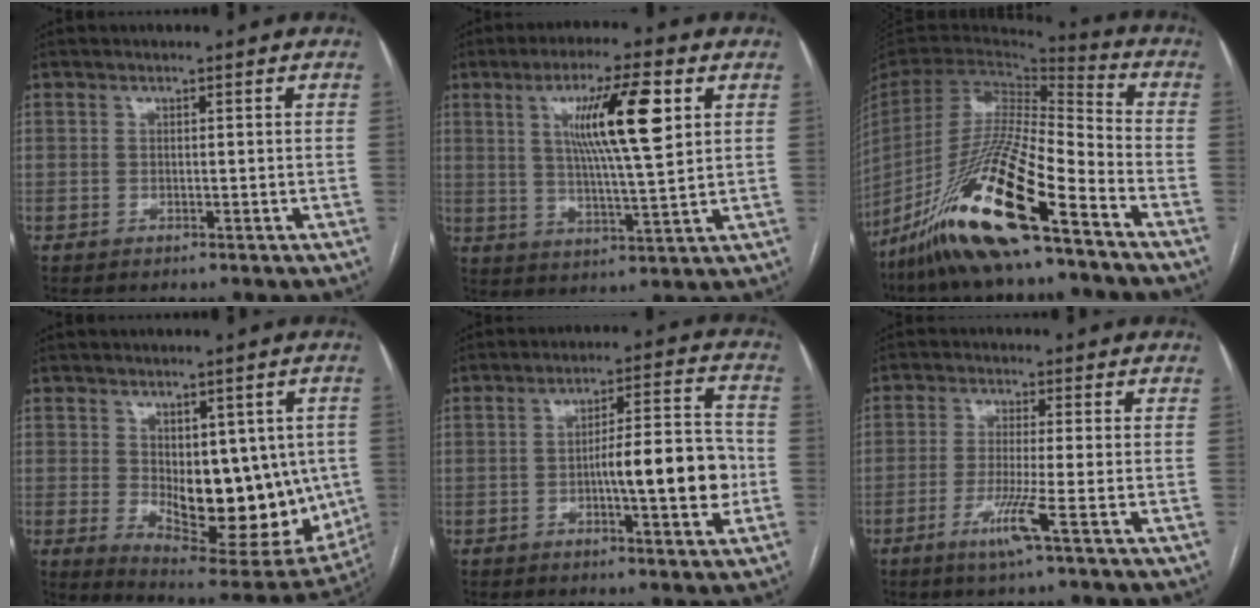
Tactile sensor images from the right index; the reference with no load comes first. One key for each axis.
{"total": 12.1, "fx": 4.0, "fy": 0.6, "fz": 11.4, "tx": -0.197, "ty": 0.005, "tz": 0.069}
{"total": 21.4, "fx": -13.9, "fy": 1.5, "fz": 16.2, "tx": -0.342, "ty": -0.051, "tz": -0.267}
{"total": 17.6, "fx": -0.7, "fy": 8.2, "fz": 15.6, "tx": -0.208, "ty": -0.014, "tz": 0.018}
{"total": 11.1, "fx": -2.1, "fy": 1.7, "fz": 10.8, "tx": -0.161, "ty": 0.017, "tz": -0.028}
{"total": 5.1, "fx": -2.3, "fy": -1.1, "fz": 4.4, "tx": -0.087, "ty": -0.015, "tz": -0.049}